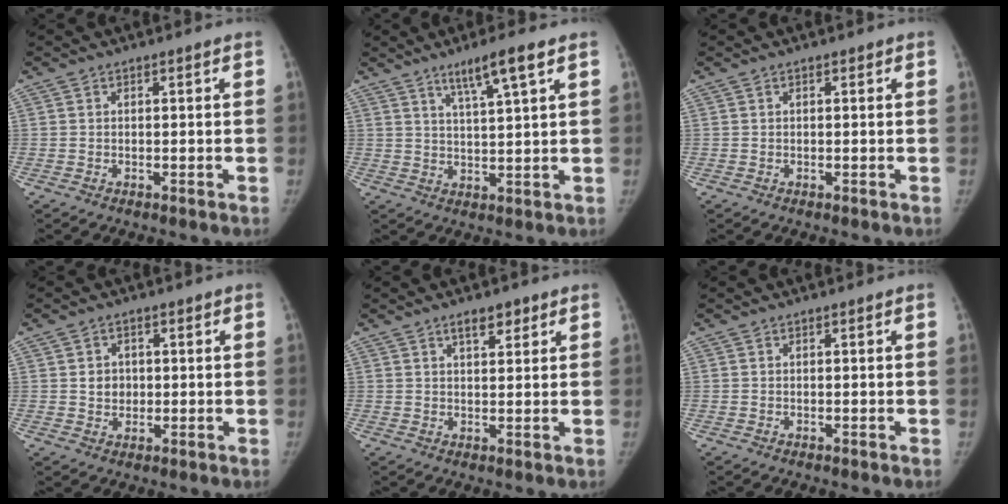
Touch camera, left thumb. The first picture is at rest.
{"total": 7.0, "force": [4.3, 0.1, 5.5], "torque": [-0.102, -0.021, 0.078]}
{"total": 0.0}
{"total": 3.5, "force": [0.4, 3.1, 1.5], "torque": [-0.004, 0.000, 0.009]}
{"total": 3.9, "force": [2.5, 1.7, 2.5], "torque": [-0.024, -0.013, 0.038]}
{"total": 0.0}